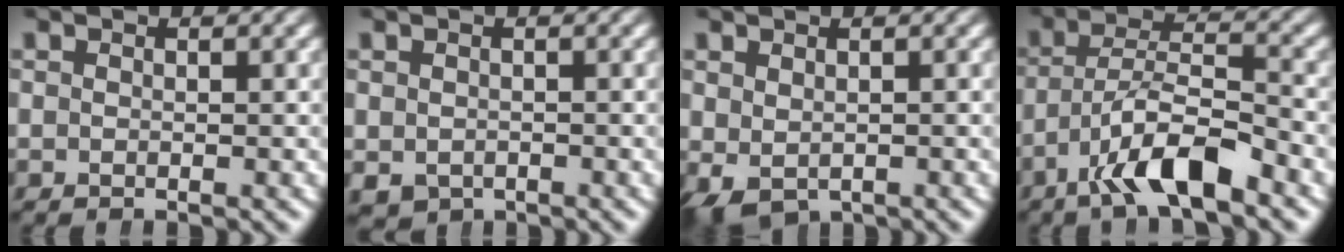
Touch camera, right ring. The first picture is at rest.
{"total": 2.3, "force": [-1.0, 1.9, 0.6], "torque": [-0.020, -0.027, 0.002]}
{"total": 2.6, "force": [-1.1, 2.0, 1.2], "torque": [-0.031, -0.018, 0.002]}
{"total": 5.7, "force": [-2.3, 2.7, 4.5], "torque": [-0.088, -0.020, -0.034]}